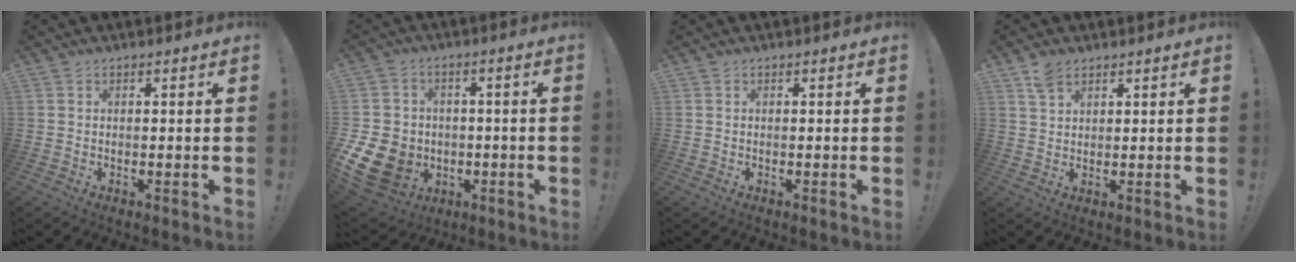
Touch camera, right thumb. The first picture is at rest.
{"total": 13.4, "force": [-3.3, 11.4, 6.2], "torque": [-0.127, 0.019, -0.055]}
{"total": 0.0}
{"total": 4.2, "force": [3.0, 2.2, 2.0], "torque": [-0.037, -0.009, 0.057]}